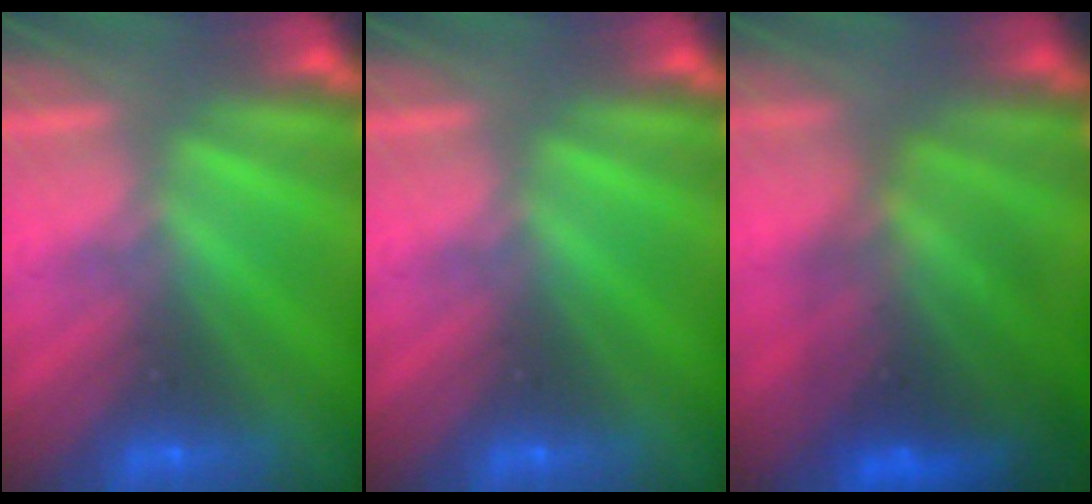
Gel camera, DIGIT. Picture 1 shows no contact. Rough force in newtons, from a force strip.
{"total": 0.0}
{"total": 7.9}